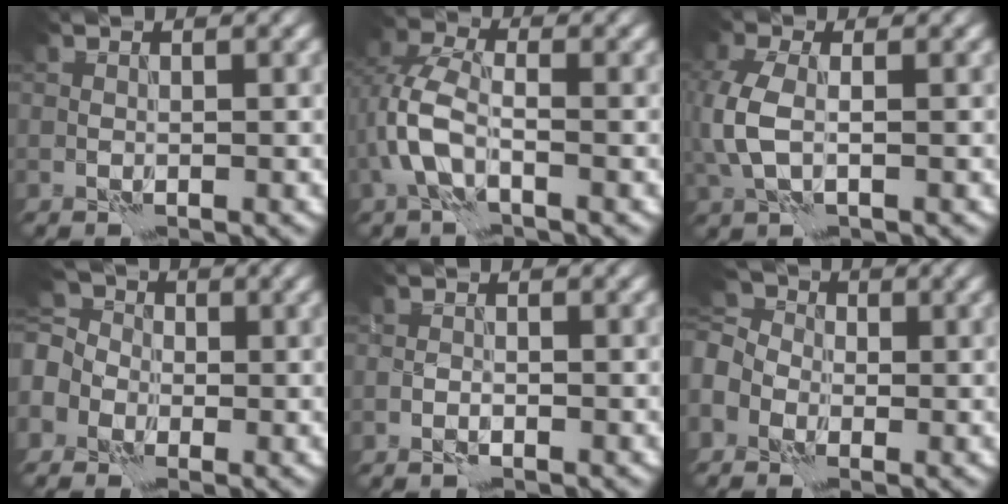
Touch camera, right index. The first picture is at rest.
{"total": 4.0, "force": [-1.2, 1.9, 3.3], "torque": [-0.079, 0.010, -0.032]}
{"total": 3.8, "force": [0.0, 2.0, 3.2], "torque": [-0.091, 0.002, -0.001]}
{"total": 4.6, "force": [-2.0, 3.7, 2.0], "torque": [-0.054, 0.005, -0.041]}
{"total": 0.8, "force": [-0.6, 0.3, 0.4], "torque": [-0.010, 0.001, -0.012]}
{"total": 5.7, "force": [-2.5, 4.2, 2.9], "torque": [-0.078, -0.003, -0.045]}